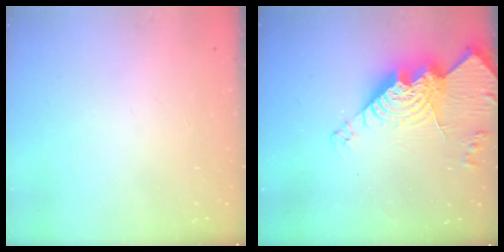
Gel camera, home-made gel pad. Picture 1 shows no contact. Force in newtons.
{"total": 20.2, "press": 20.1, "slide": 2.1}